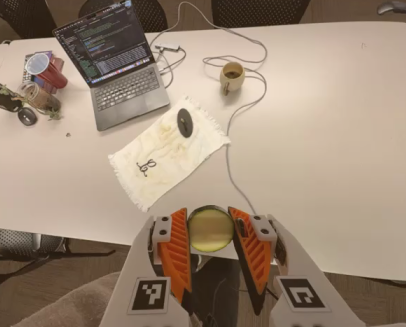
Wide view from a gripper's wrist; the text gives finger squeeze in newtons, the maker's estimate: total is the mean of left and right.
{"total": 10.6, "left": 10.6, "right": 10.6}